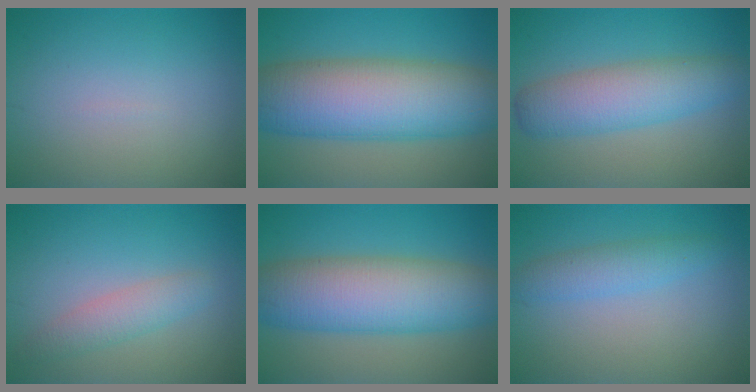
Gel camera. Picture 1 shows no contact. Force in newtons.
{"total": 12.6, "press": 12.6, "slide": 0.3}
{"total": 5.8, "press": 5.8, "slide": 0.3}
{"total": 2.6, "press": 2.6, "slide": 0.2}
{"total": 10.6, "press": 10.6, "slide": 0.4}
{"total": 2.6, "press": 2.6, "slide": 0.2}